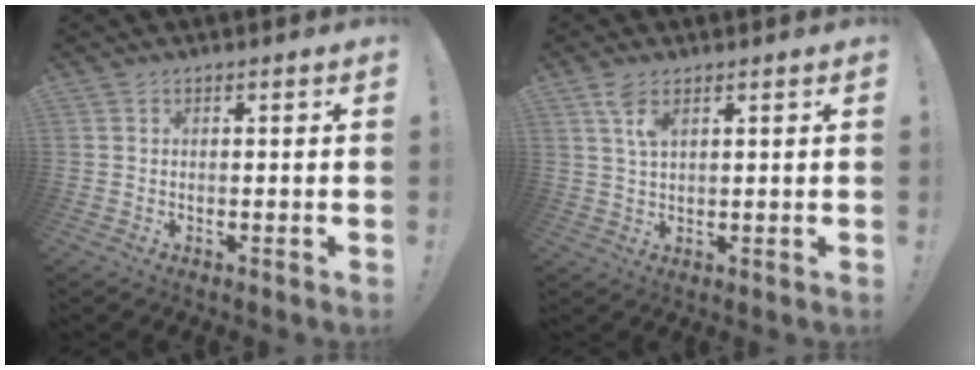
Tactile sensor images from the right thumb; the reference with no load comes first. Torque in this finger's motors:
{"motor_torque": [0.44, 0.49, 0.33, 0.19, 0.04]}